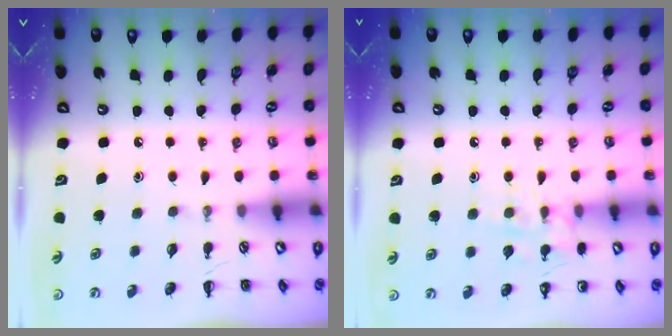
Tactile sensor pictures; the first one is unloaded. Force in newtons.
{"total": 8.7, "press": 8.6, "slide": 1.4}